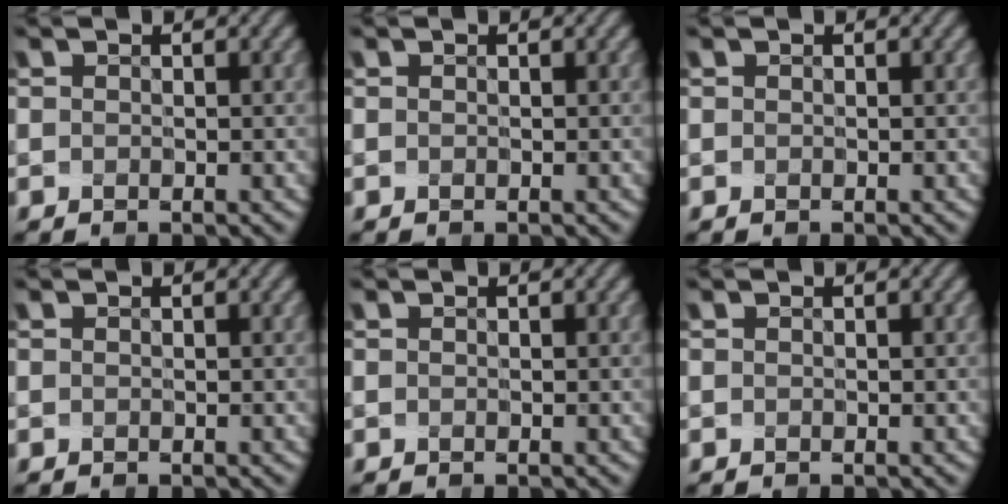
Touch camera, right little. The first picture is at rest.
{"total": 0.0}
{"total": 0.0}
{"total": 0.0}
{"total": 0.0}
{"total": 0.0}